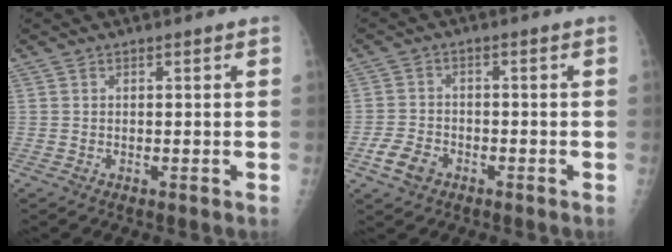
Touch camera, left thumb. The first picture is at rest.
{"total": 4.9, "force": [-2.5, 3.4, 2.4], "torque": [-0.044, 0.013, -0.044]}